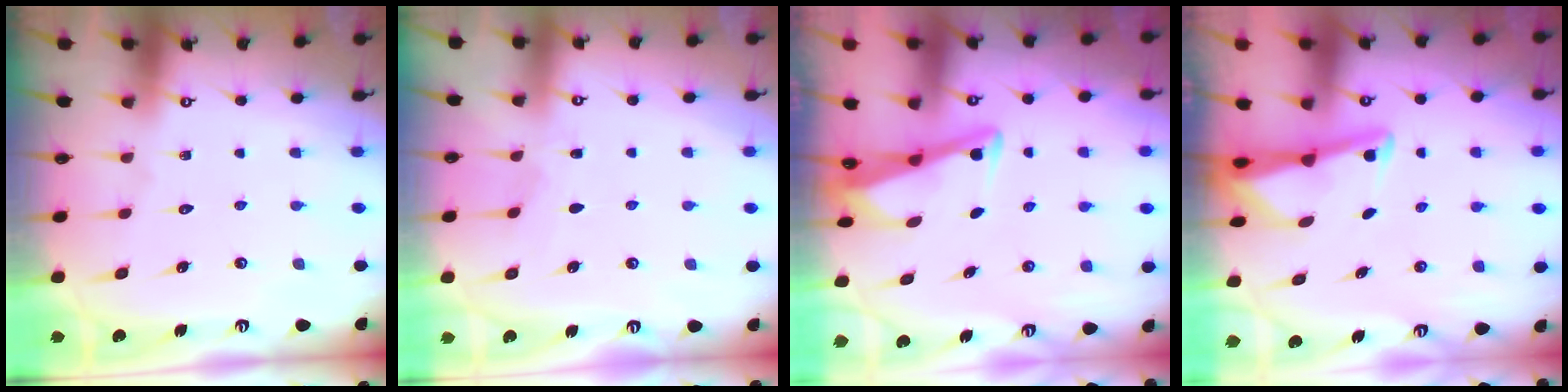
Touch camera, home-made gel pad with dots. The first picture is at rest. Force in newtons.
{"total": 3.1, "press": 3.1, "slide": 0.5}
{"total": 3.3, "press": 3.3, "slide": 0.4}
{"total": 3.0, "press": 3.0, "slide": 0.3}